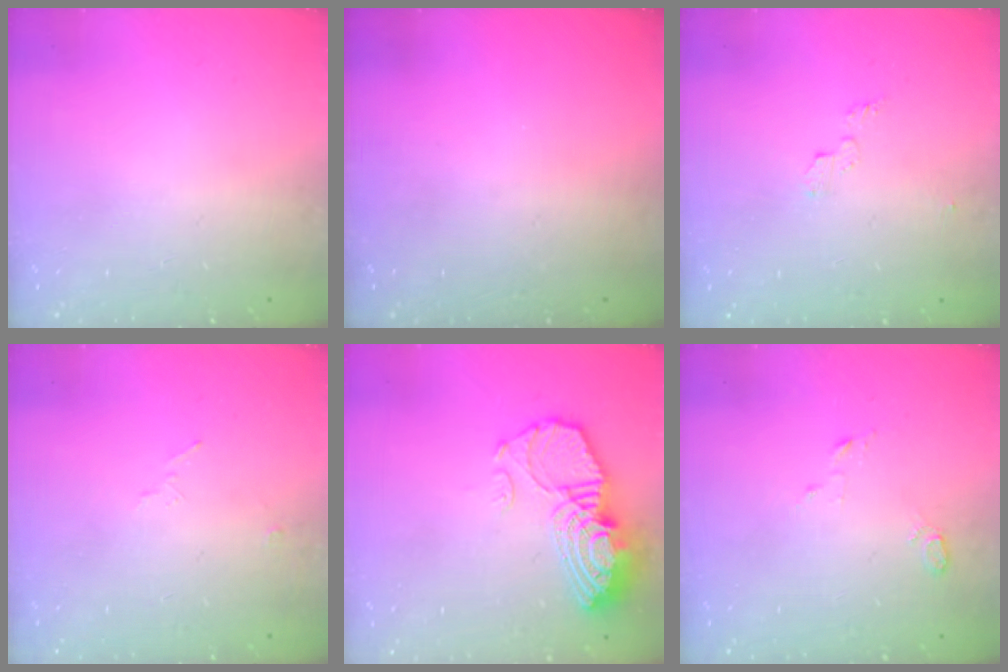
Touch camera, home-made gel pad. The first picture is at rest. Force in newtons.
{"total": 0.0}
{"total": 3.6, "press": 3.6, "slide": 0.4}
{"total": 4.4, "press": 3.6, "slide": 2.6}
{"total": 14.3, "press": 14.2, "slide": 1.4}
{"total": 3.3, "press": 3.2, "slide": 0.7}